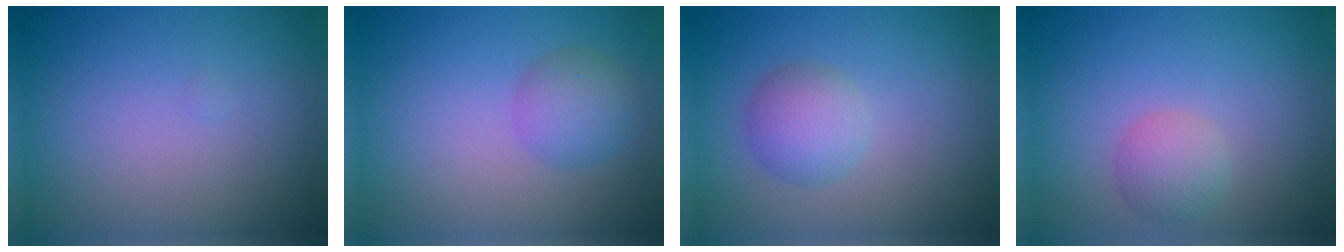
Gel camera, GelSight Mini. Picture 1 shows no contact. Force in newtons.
{"total": 2.8, "press": 2.8, "slide": 0.0}
{"total": 2.9, "press": 2.9, "slide": 0.0}
{"total": 2.3, "press": 2.3, "slide": 0.2}